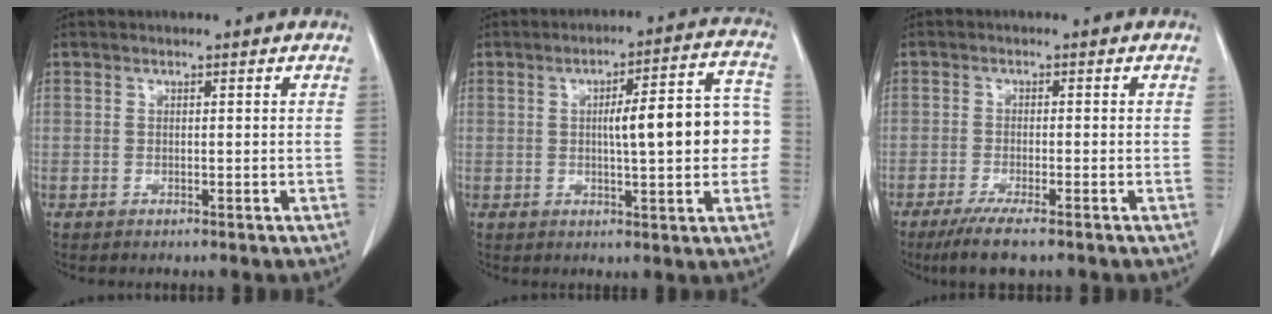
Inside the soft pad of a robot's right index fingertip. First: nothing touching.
{"total": 12.4, "force": [0.0, 2.5, 12.1], "torque": [-0.155, 0.035, 0.002]}
{"total": 5.6, "force": [-4.0, 0.3, 3.9], "torque": [-0.071, -0.015, -0.068]}